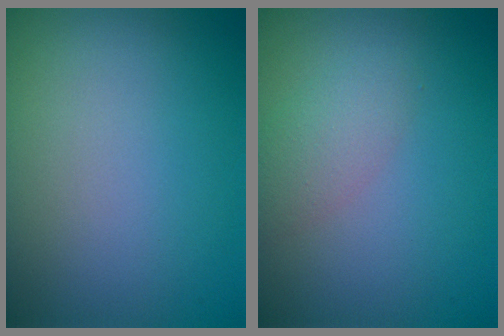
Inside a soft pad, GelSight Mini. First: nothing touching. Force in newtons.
{"total": 2.2, "press": 2.2, "slide": 0.1}